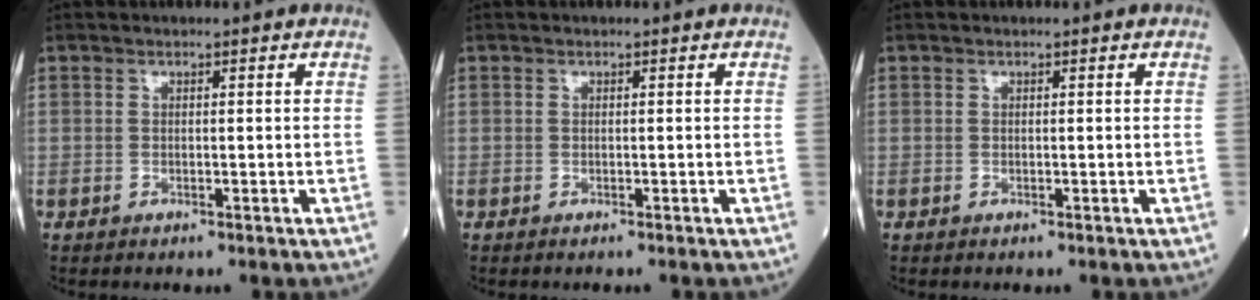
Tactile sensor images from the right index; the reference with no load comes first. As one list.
[{"total": 0.0}, {"total": 0.0}]